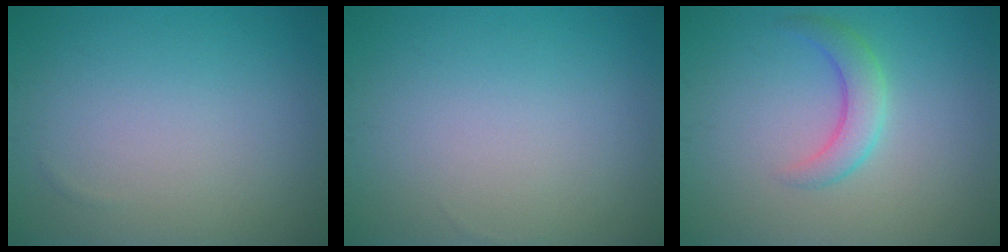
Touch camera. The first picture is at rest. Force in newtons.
{"total": 0.0}
{"total": 2.8, "press": 2.8, "slide": 0.1}